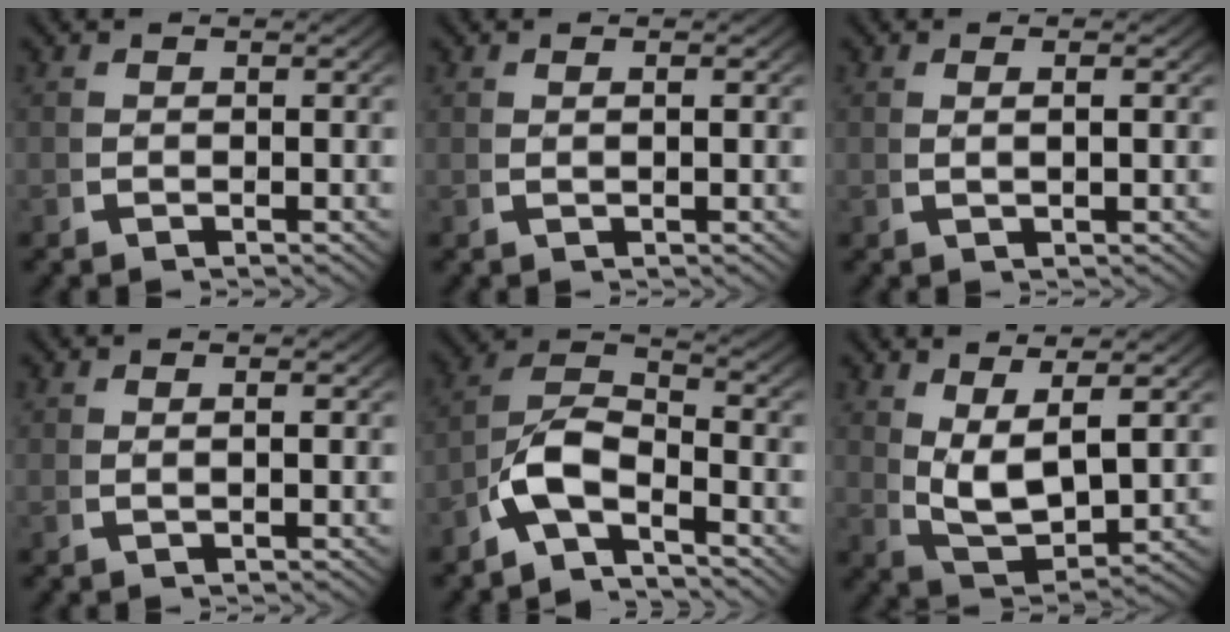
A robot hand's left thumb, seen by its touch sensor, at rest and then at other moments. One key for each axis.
{"total": 0.7, "fx": 0.4, "fy": -0.2, "fz": 0.5, "tx": -0.015, "ty": 0.004, "tz": 0.010}
{"total": 1.1, "fx": 0.4, "fy": -0.1, "fz": 1.0, "tx": -0.023, "ty": 0.004, "tz": 0.011}
{"total": 0.9, "fx": 0.5, "fy": 0.1, "fz": 0.7, "tx": -0.017, "ty": 0.004, "tz": 0.012}
{"total": 8.4, "fx": -1.6, "fy": 5.9, "fz": 5.8, "tx": -0.125, "ty": -0.011, "tz": -0.041}
{"total": 7.2, "fx": 1.4, "fy": 3.9, "fz": 5.9, "tx": -0.133, "ty": -0.021, "tz": 0.039}